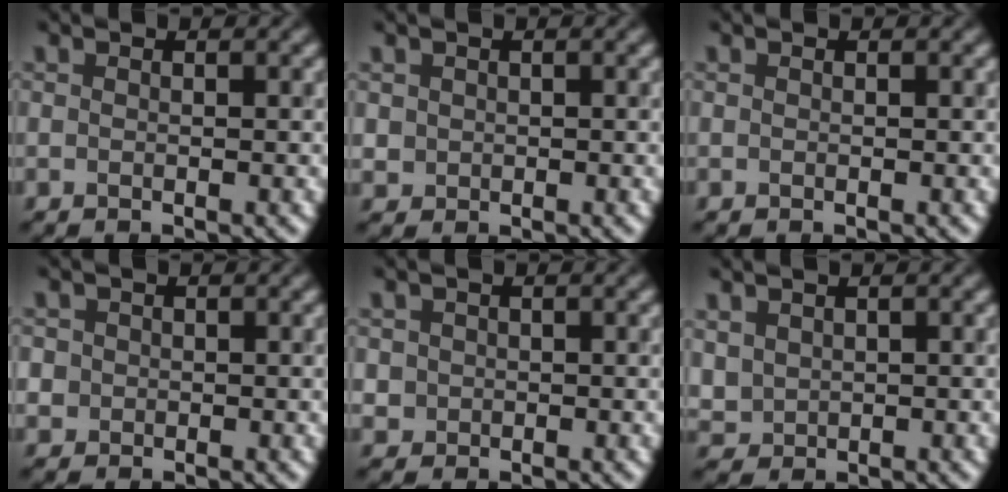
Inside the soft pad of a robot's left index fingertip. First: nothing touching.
{"total": 1.4, "force": [0.2, 1.4, 0.0], "torque": [0.011, 0.003, 0.007]}
{"total": 0.0}
{"total": 1.9, "force": [0.2, 1.8, 0.2], "torque": [0.011, 0.012, -0.006]}
{"total": 2.5, "force": [0.1, 2.5, 0.4], "torque": [0.004, 0.014, -0.017]}
{"total": 1.4, "force": [0.8, 1.1, -0.1], "torque": [0.004, -0.003, 0.023]}